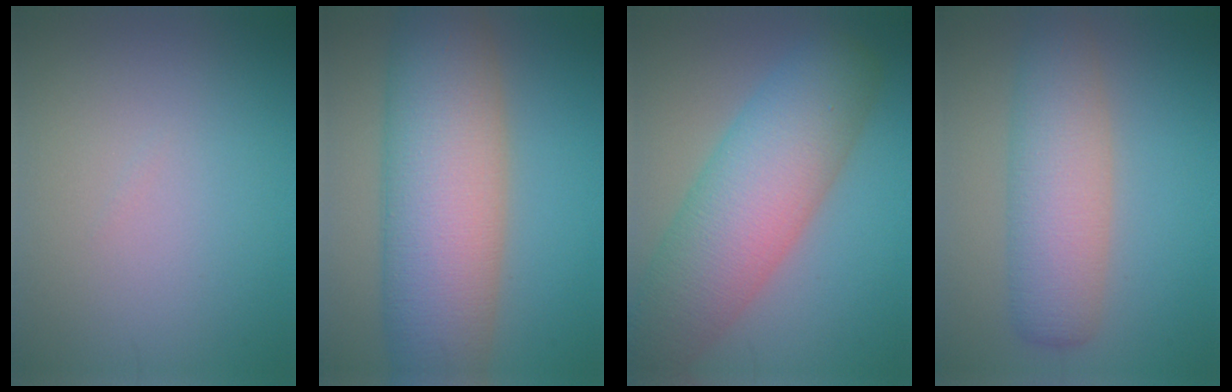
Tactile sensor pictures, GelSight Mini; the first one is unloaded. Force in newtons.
{"total": 12.1, "press": 12.1, "slide": 0.6}
{"total": 9.8, "press": 9.8, "slide": 0.4}
{"total": 6.1, "press": 6.1, "slide": 0.3}